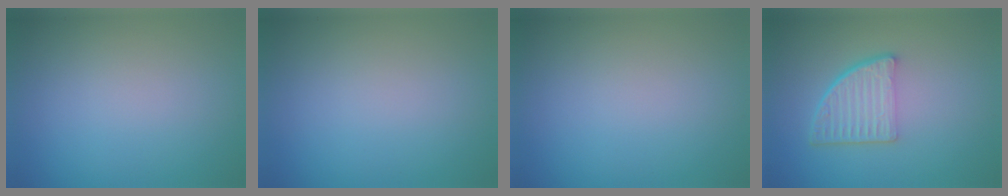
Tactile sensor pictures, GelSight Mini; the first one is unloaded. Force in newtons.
{"total": 0.0}
{"total": 0.0}
{"total": 4.8, "press": 3.3, "slide": 3.5}